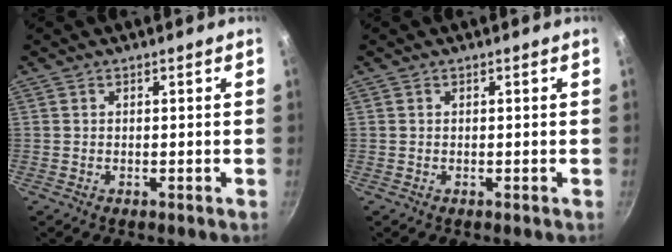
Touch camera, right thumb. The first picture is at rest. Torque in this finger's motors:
{"motor_torque": [-0.03, -0.08, 0.10, 0.03, 0.01]}